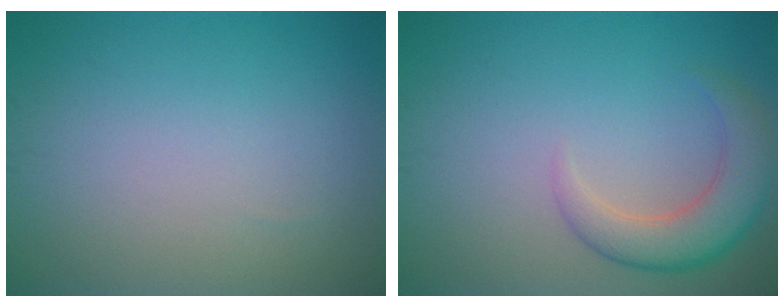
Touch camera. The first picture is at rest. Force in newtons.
{"total": 4.6, "press": 4.5, "slide": 0.5}